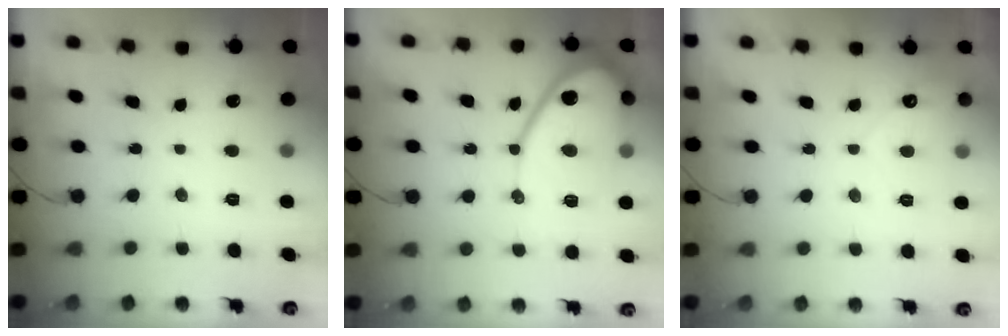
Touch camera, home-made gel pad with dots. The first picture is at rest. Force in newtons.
{"total": 13.8, "press": 13.7, "slide": 1.1}
{"total": 3.0, "press": 3.0, "slide": 0.1}